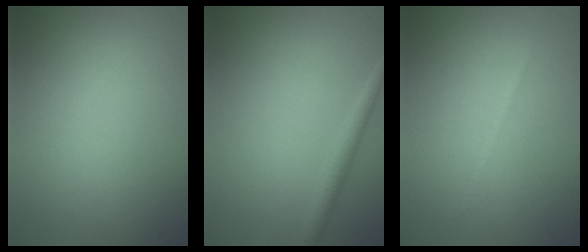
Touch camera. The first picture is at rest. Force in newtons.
{"total": 1.9, "press": 1.9, "slide": 0.1}
{"total": 0.8, "press": 0.8, "slide": 0.1}